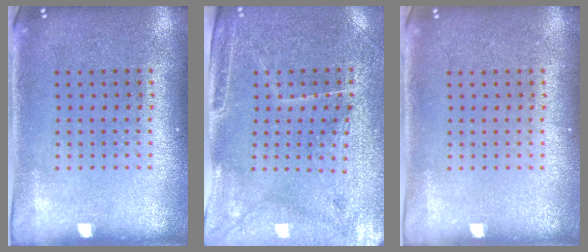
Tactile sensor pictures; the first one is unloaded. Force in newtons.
{"total": 3.3, "press": 3.1, "slide": 1.1}
{"total": 0.0}